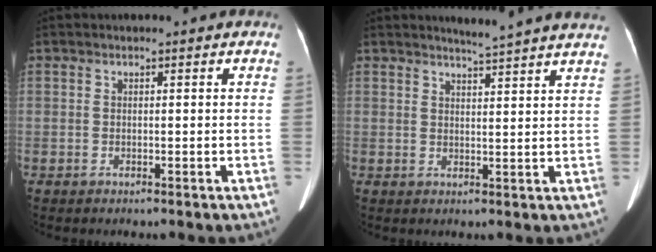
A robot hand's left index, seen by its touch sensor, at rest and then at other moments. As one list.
[{"total": 8.1, "force": [7.6, -1.1, 2.7], "torque": [-0.041, -0.007, 0.082]}]